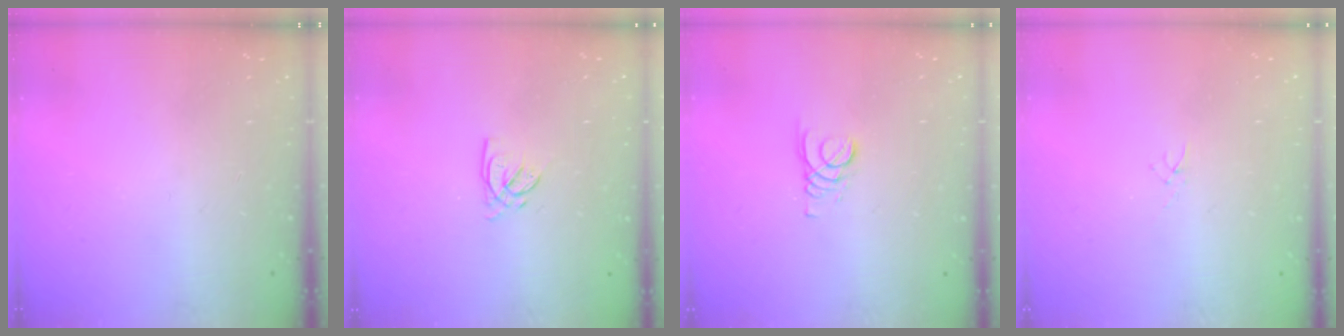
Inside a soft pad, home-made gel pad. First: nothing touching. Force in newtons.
{"total": 2.8, "press": 2.8, "slide": 0.1}
{"total": 2.1, "press": 2.1, "slide": 0.1}
{"total": 1.0, "press": 1.0, "slide": 0.3}